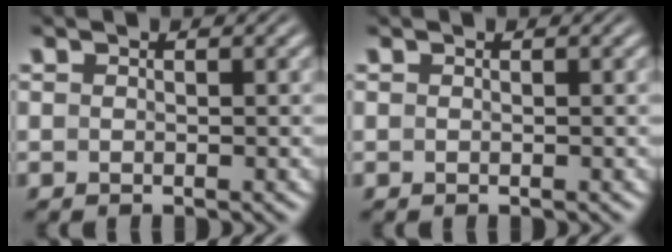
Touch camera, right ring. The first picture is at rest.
{"total": 0.0}